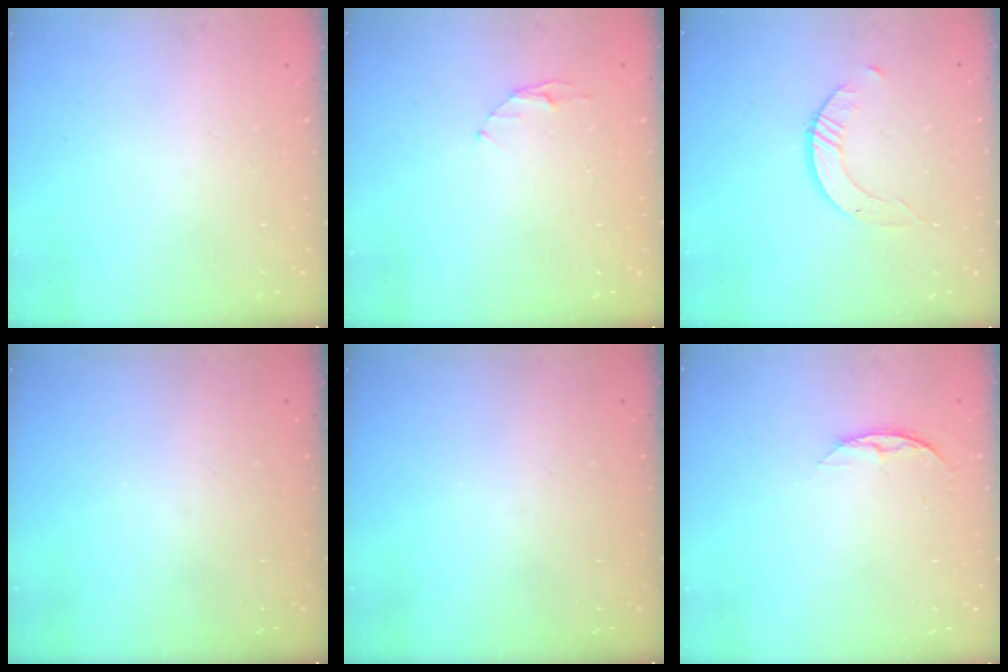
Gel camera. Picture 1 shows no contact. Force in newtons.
{"total": 3.2, "press": 3.2, "slide": 0.4}
{"total": 2.4, "press": 2.4, "slide": 0.3}
{"total": 0.0}
{"total": 0.0}
{"total": 6.4, "press": 6.3, "slide": 0.8}